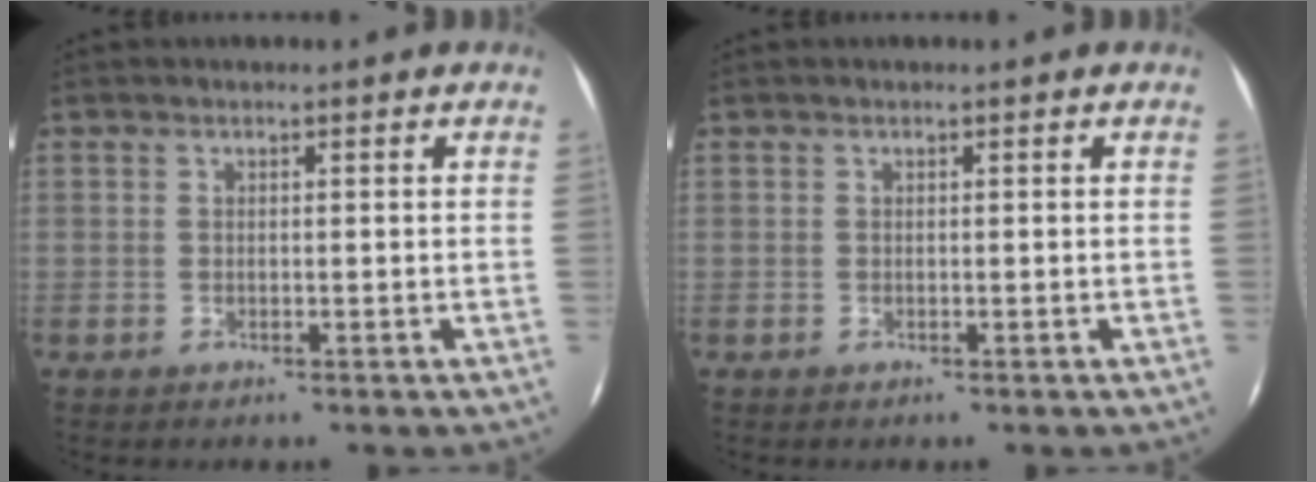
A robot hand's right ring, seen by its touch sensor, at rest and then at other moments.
{"total": 0.0}